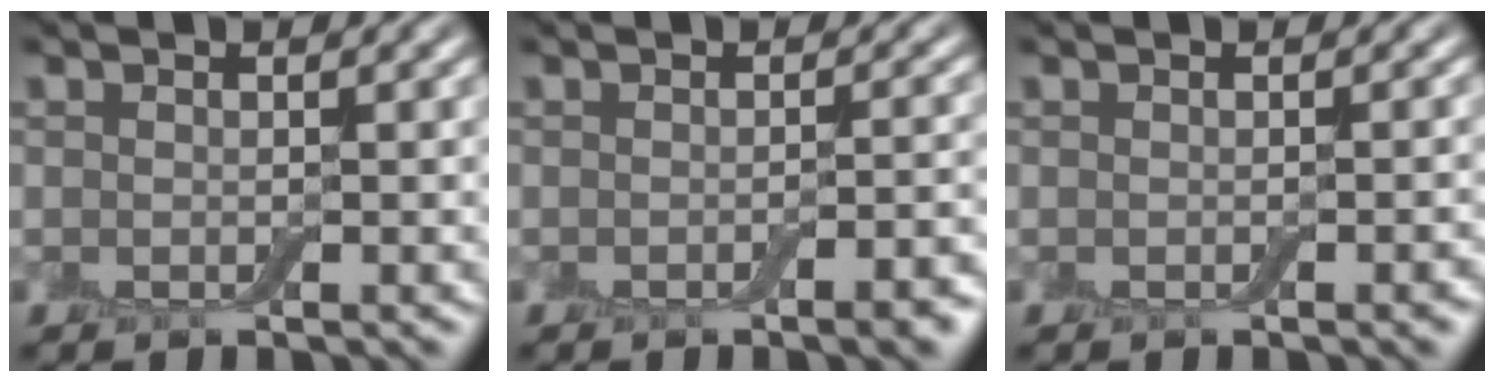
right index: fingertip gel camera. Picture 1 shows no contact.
{"total": 2.7, "force": [-1.3, 0.7, 2.2], "torque": [-0.025, 0.002, -0.019]}
{"total": 0.9, "force": [-0.3, 0.2, 0.8], "torque": [-0.009, 0.002, -0.004]}